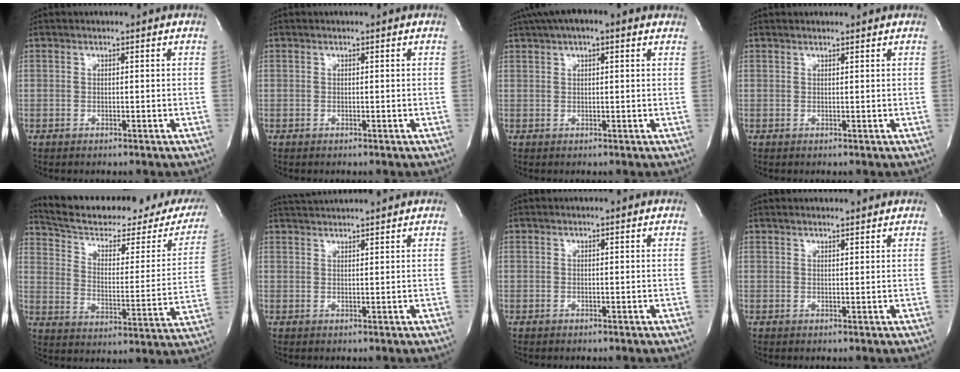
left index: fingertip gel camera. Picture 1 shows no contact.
{"total": 0.0}
{"total": 8.0, "force": [5.4, 2.2, 5.4], "torque": [-0.090, 0.042, 0.080]}
{"total": 1.9, "force": [1.8, 0.1, 0.4], "torque": [-0.010, 0.012, 0.025]}
{"total": 27.0, "force": [23.7, 6.2, 11.5], "torque": [-0.177, -0.041, 0.308]}
{"total": 4.7, "force": [4.6, -0.9, 0.9], "torque": [-0.015, 0.023, 0.074]}
{"total": 0.0}
{"total": 3.2, "force": [3.1, 0.3, 0.8], "torque": [-0.017, 0.014, 0.041]}